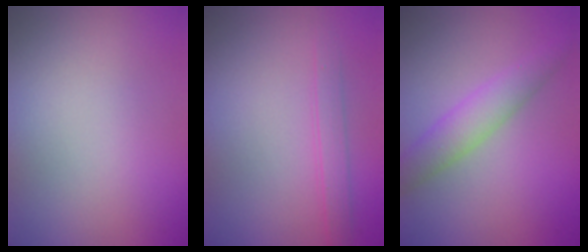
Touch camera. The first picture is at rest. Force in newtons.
{"total": 1.5, "press": 1.5, "slide": 0.1}
{"total": 3.2, "press": 3.2, "slide": 0.1}